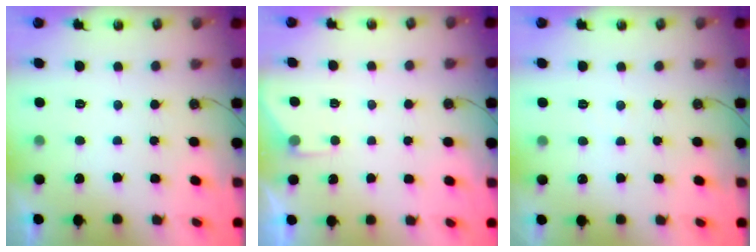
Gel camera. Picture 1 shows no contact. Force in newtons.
{"total": 1.9, "press": 1.9, "slide": 0.3}
{"total": 2.4, "press": 2.4, "slide": 0.4}